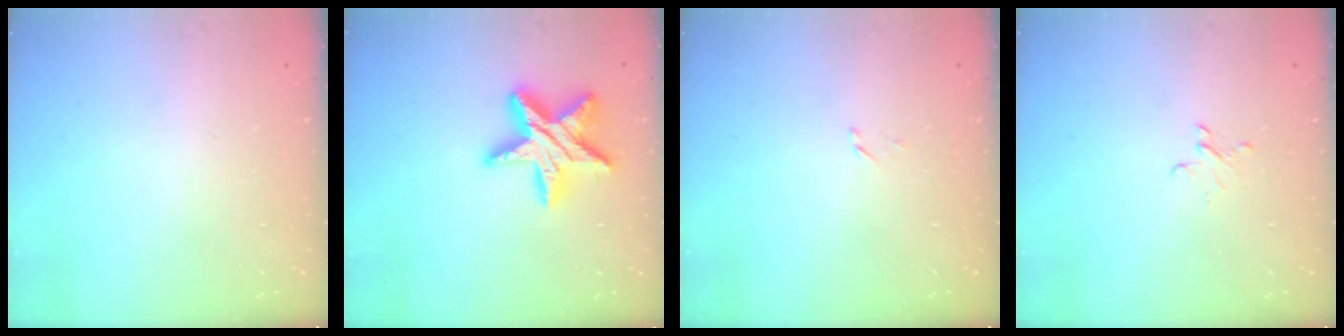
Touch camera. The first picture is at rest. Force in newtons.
{"total": 16.6, "press": 16.6, "slide": 1.1}
{"total": 1.4, "press": 1.4, "slide": 0.2}
{"total": 2.6, "press": 2.6, "slide": 0.2}